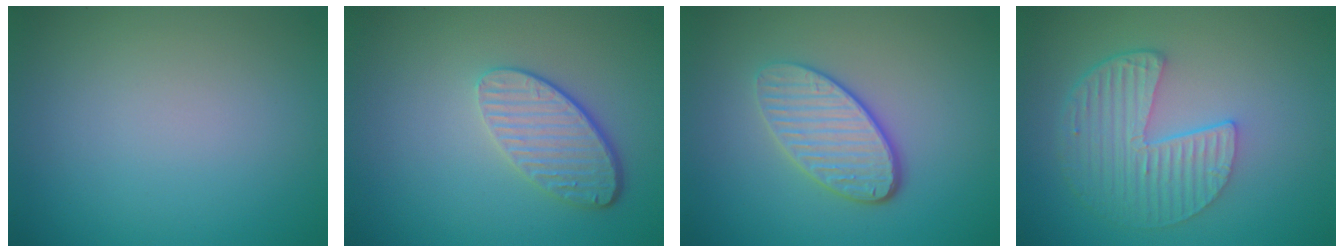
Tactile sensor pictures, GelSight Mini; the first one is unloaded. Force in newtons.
{"total": 3.6, "press": 2.8, "slide": 2.3}
{"total": 4.0, "press": 3.3, "slide": 2.4}
{"total": 5.4, "press": 4.0, "slide": 3.7}